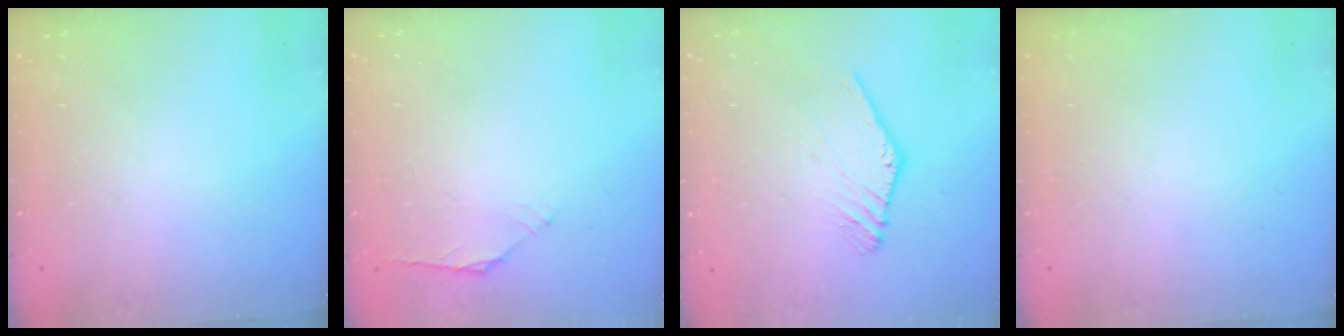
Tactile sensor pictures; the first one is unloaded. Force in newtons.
{"total": 2.4, "press": 2.3, "slide": 0.7}
{"total": 1.5, "press": 1.5, "slide": 0.2}
{"total": 0.0}